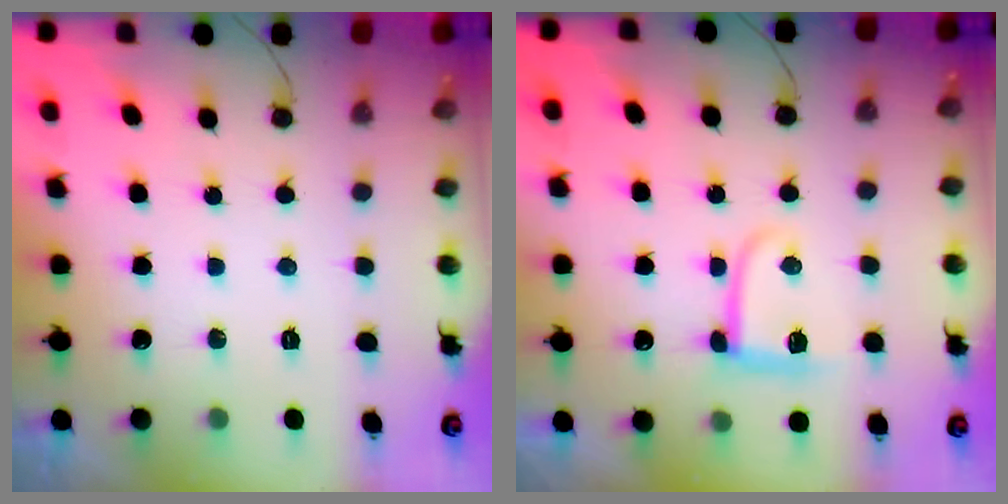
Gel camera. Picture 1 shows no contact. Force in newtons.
{"total": 8.0, "press": 7.9, "slide": 0.4}